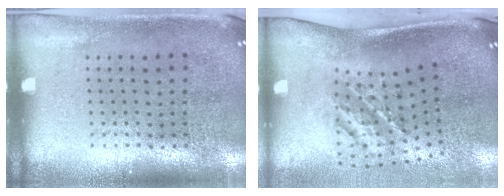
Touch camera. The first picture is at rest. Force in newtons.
{"total": 2.1, "press": 1.3, "slide": 1.7}